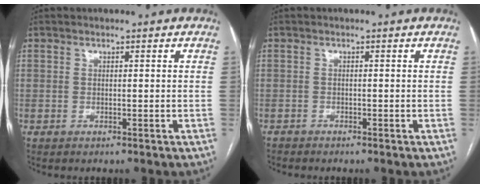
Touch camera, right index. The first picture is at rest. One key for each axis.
{"total": 1.0, "fx": -0.9, "fy": 0.3, "fz": -0.1, "tx": -0.002, "ty": 0.000, "tz": -0.019}